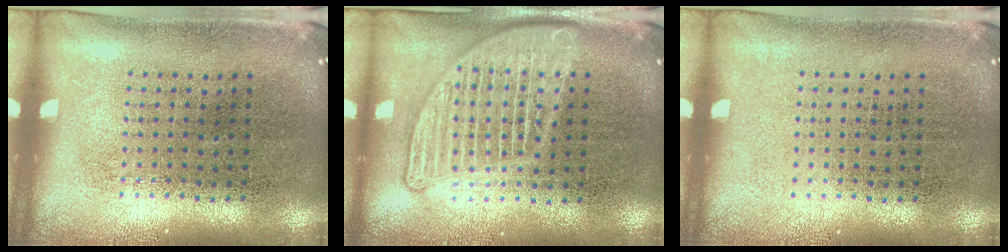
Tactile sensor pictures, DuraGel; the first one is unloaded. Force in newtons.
{"total": 2.3, "press": 2.3, "slide": 0.2}
{"total": 0.0}